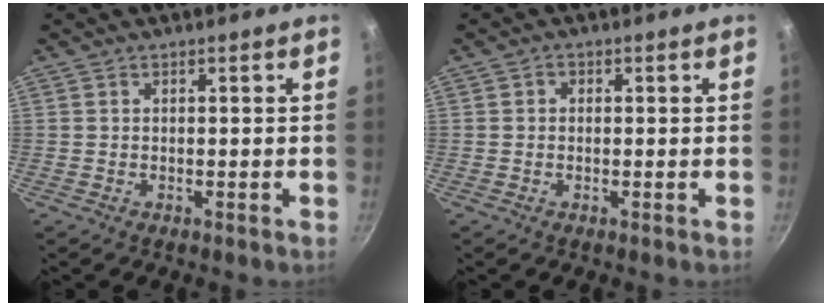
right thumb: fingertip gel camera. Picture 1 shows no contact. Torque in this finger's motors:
{"motor_torque": [-0.38, 0.15, -0.09, 0.08, -0.04]}